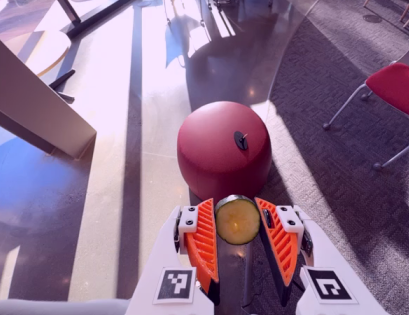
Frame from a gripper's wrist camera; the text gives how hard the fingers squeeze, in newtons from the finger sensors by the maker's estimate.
{"total": 6.9, "left": 6.6, "right": 7.3}